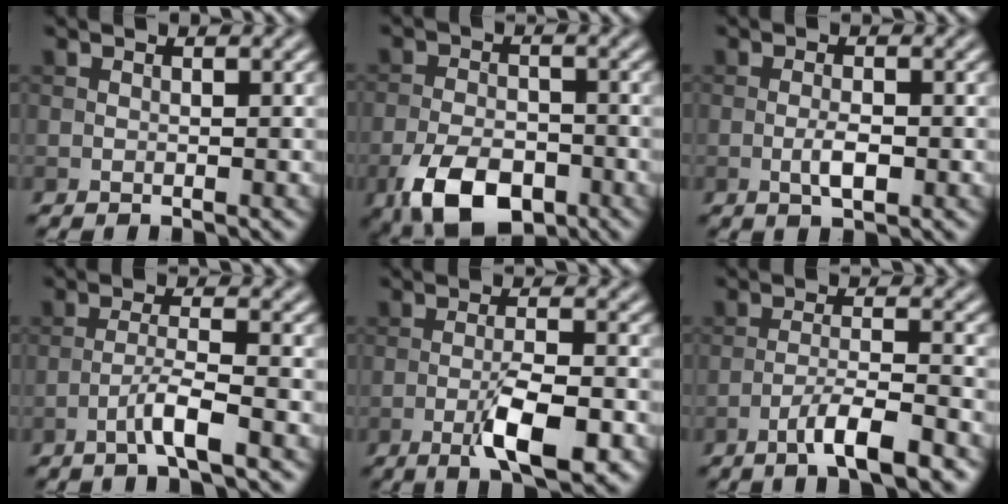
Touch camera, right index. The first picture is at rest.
{"total": 7.3, "force": [-4.0, 3.9, 4.7], "torque": [-0.089, -0.008, -0.074]}
{"total": 2.2, "force": [-0.6, 0.7, 2.0], "torque": [-0.038, 0.000, -0.014]}
{"total": 3.2, "force": [-1.7, 0.2, 2.7], "torque": [-0.050, 0.011, -0.039]}
{"total": 5.6, "force": [-2.4, 1.3, 4.8], "torque": [-0.088, -0.001, -0.040]}
{"total": 5.1, "force": [-3.2, 0.8, 3.9], "torque": [-0.067, 0.005, -0.058]}